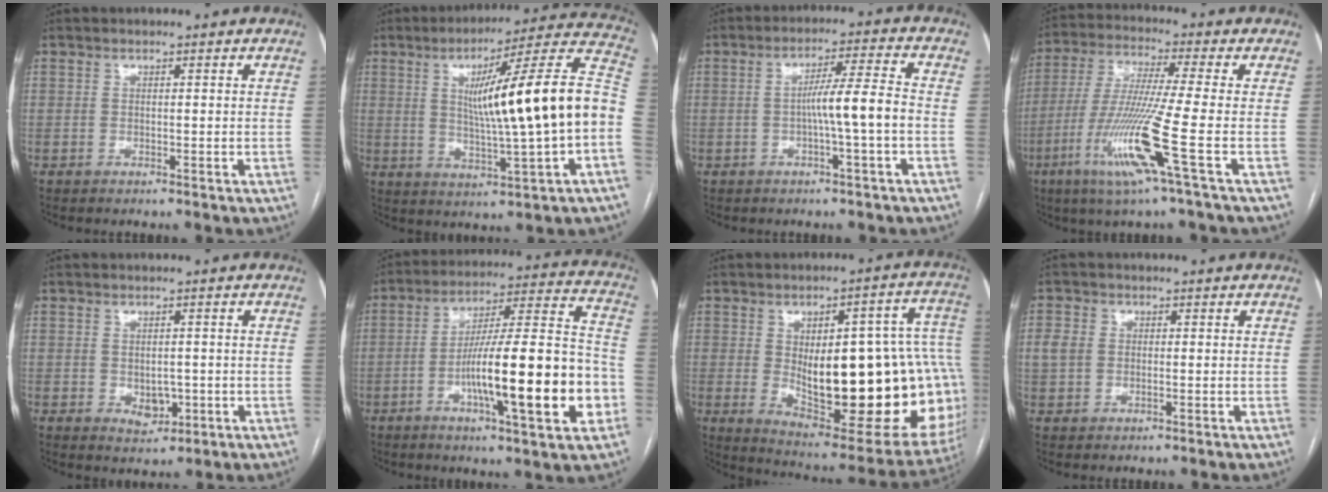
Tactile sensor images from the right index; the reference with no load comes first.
{"total": 20.6, "force": [0.3, 0.1, 20.6], "torque": [-0.278, 0.028, 0.003]}
{"total": 6.8, "force": [-1.4, -0.7, 6.6], "torque": [-0.110, 0.015, -0.022]}
{"total": 13.1, "force": [-5.1, -1.9, 12.0], "torque": [-0.245, -0.027, -0.104]}
{"total": 3.4, "force": [-0.6, 2.4, 2.3], "torque": [-0.030, -0.001, 0.002]}
{"total": 21.4, "force": [-6.0, 2.3, 20.4], "torque": [-0.295, 0.010, -0.090]}
{"total": 30.1, "force": [-1.7, 10.1, 28.4], "torque": [-0.305, 0.023, 0.005]}
{"total": 4.4, "force": [0.2, 3.7, 2.4], "torque": [-0.066, 0.015, 0.005]}